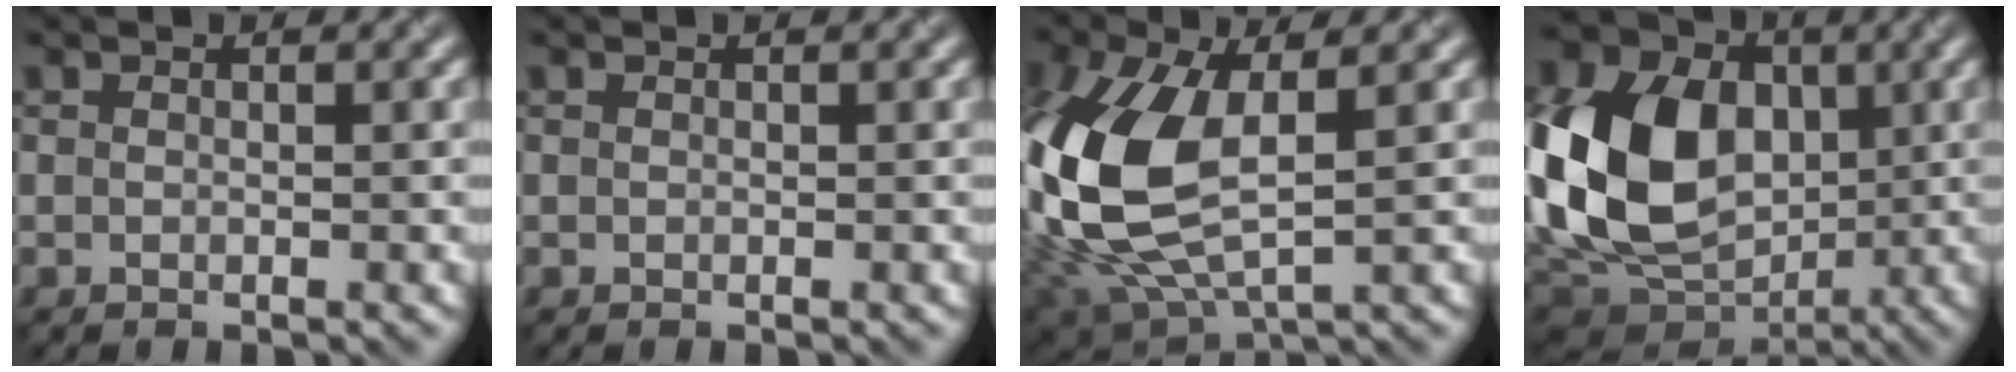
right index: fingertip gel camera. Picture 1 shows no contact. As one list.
[{"total": 0.0}, {"total": 12.1, "force": [0.7, 6.8, 10.0], "torque": [-0.257, -0.004, 0.016]}, {"total": 14.2, "force": [1.0, 10.5, 9.5], "torque": [-0.226, 0.012, -0.004]}]